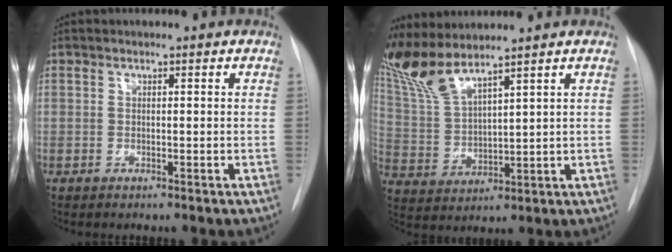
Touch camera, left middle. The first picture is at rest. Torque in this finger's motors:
{"motor_torque": [0.71, -0.47, 0.15, 0.12]}